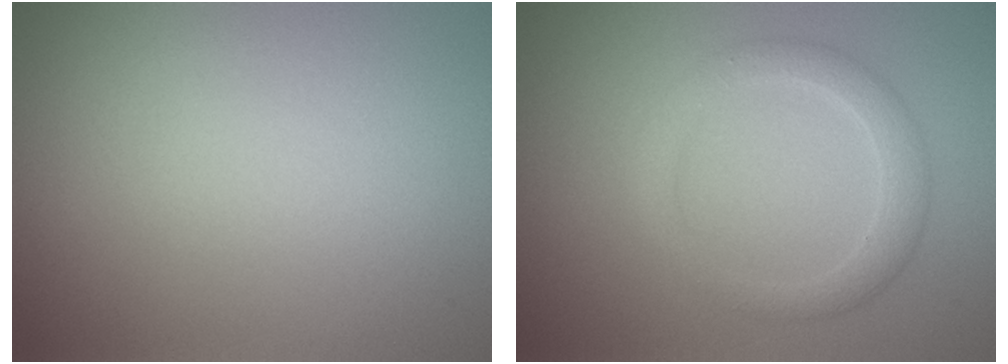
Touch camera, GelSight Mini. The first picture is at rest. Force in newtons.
{"total": 2.5, "press": 2.5, "slide": 0.1}